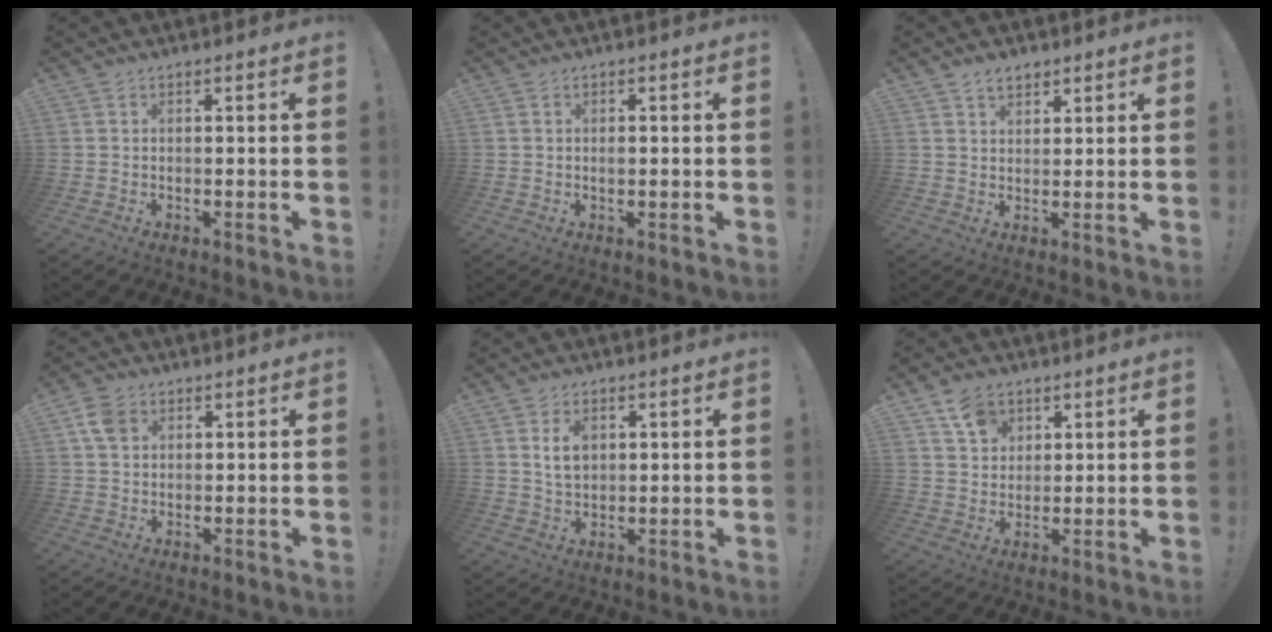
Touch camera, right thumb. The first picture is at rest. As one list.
[{"total": 0.7, "force": [-0.2, 0.4, 0.6], "torque": [-0.003, -0.002, -0.006]}, {"total": 3.9, "force": [2.6, 2.4, 1.7], "torque": [-0.025, -0.009, 0.046]}, {"total": 5.3, "force": [2.0, 3.9, 3.1], "torque": [-0.055, 0.007, 0.041]}, {"total": 5.9, "force": [1.7, 3.9, 4.0], "torque": [-0.060, -0.001, 0.030]}, {"total": 7.3, "force": [4.3, 5.4, 2.3], "torque": [-0.033, -0.018, 0.082]}]